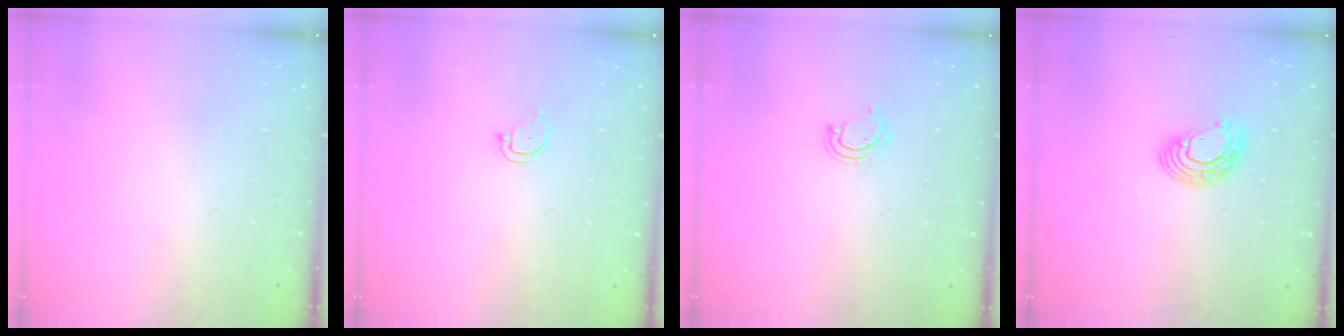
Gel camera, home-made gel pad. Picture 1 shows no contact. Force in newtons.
{"total": 2.4, "press": 2.4, "slide": 0.2}
{"total": 2.7, "press": 2.7, "slide": 0.2}
{"total": 7.8, "press": 7.7, "slide": 1.2}